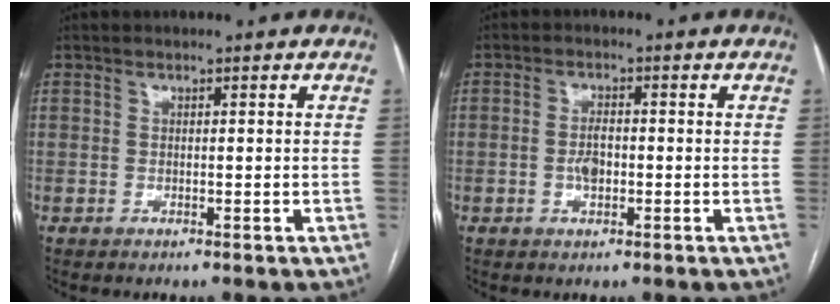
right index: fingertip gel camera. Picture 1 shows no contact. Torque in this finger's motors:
{"motor_torque": [0.69, 0.08, 0.24, 0.07]}